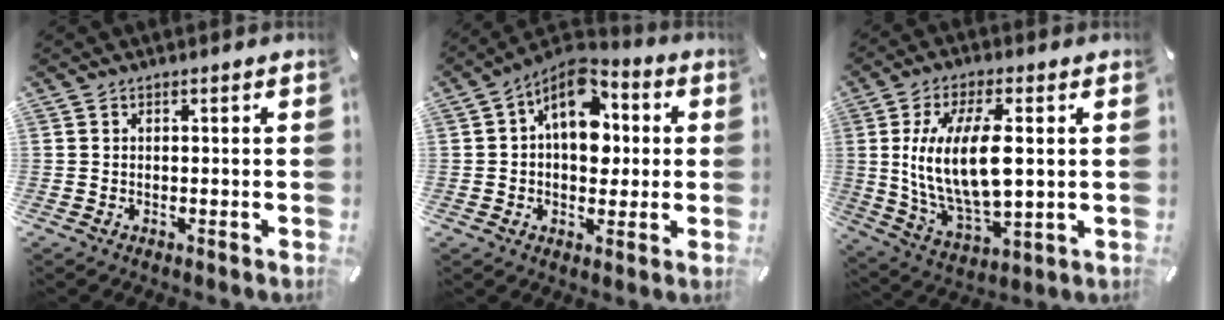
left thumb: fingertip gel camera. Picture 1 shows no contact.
{"total": 13.0, "force": [3.2, 8.9, 8.9], "torque": [-0.148, -0.023, 0.055]}
{"total": 16.3, "force": [2.3, 7.3, 14.3], "torque": [-0.303, -0.011, 0.037]}